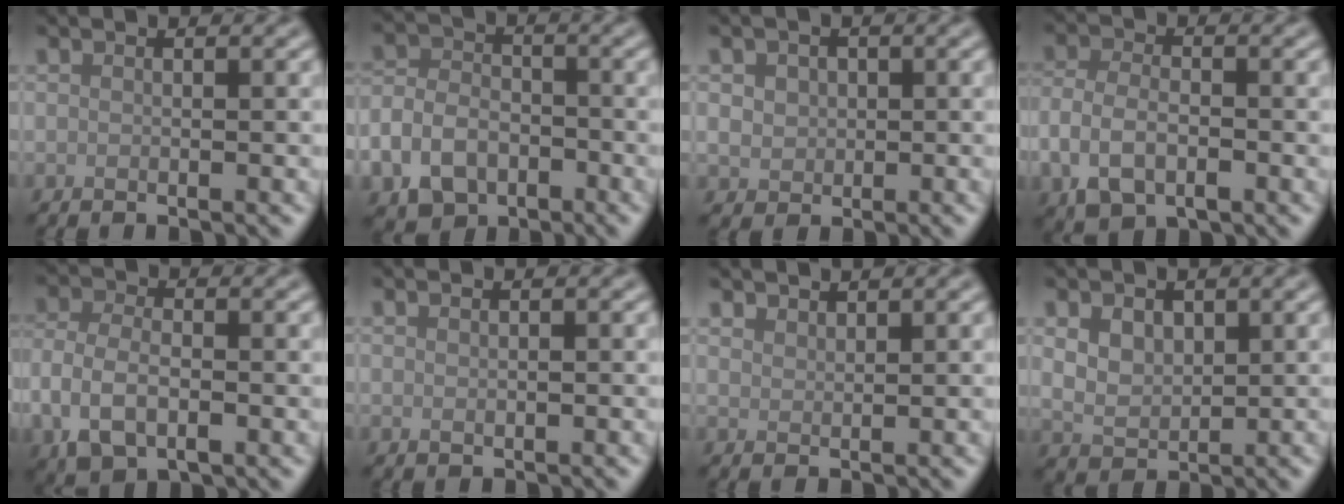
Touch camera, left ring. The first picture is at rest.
{"total": 7.0, "force": [-3.5, 5.0, 3.4], "torque": [-0.056, -0.016, -0.067]}
{"total": 2.4, "force": [0.5, 2.1, 1.2], "torque": [-0.020, 0.007, 0.004]}
{"total": 4.7, "force": [-1.6, 2.9, 3.3], "torque": [-0.070, -0.005, -0.035]}
{"total": 5.1, "force": [-1.4, 3.0, 3.8], "torque": [-0.081, -0.005, -0.030]}
{"total": 0.6, "force": [0.2, 0.4, 0.5], "torque": [-0.007, -0.001, 0.004]}
{"total": 1.5, "force": [1.5, 0.4, 0.1], "torque": [-0.001, 0.002, 0.031]}
{"total": 3.0, "force": [1.0, 2.1, 1.8], "torque": [-0.033, -0.005, 0.022]}